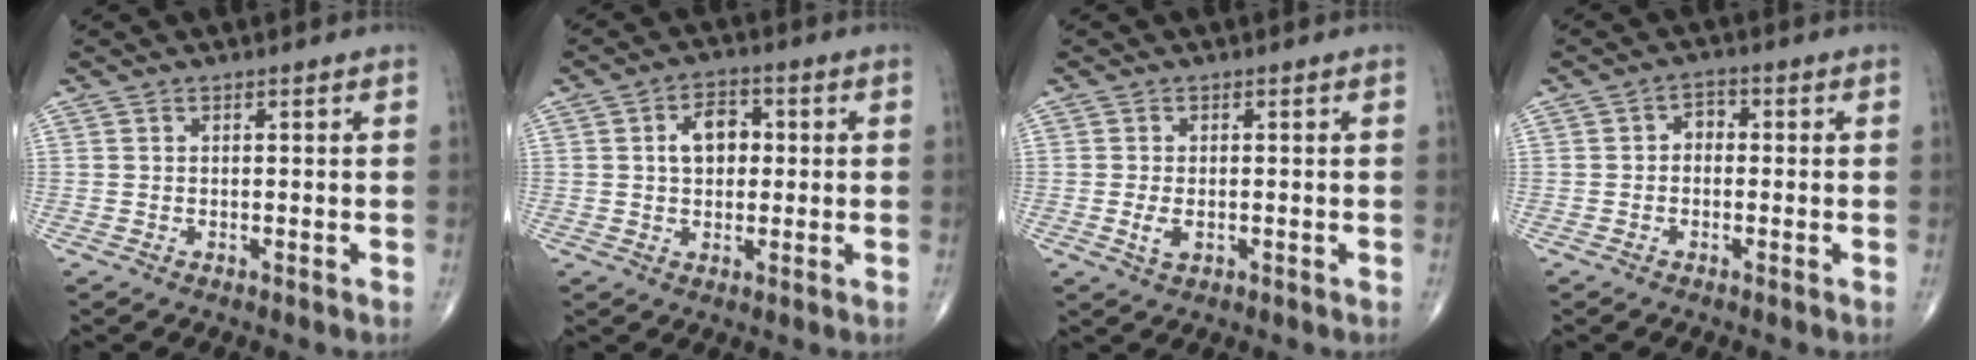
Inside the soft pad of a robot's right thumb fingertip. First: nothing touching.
{"total": 6.4, "force": [1.0, 4.3, 4.7], "torque": [-0.060, 0.011, 0.011]}
{"total": 2.6, "force": [-0.6, 1.4, 2.1], "torque": [-0.043, -0.004, -0.010]}
{"total": 2.6, "force": [-0.2, 2.0, 1.7], "torque": [-0.010, 0.013, -0.013]}